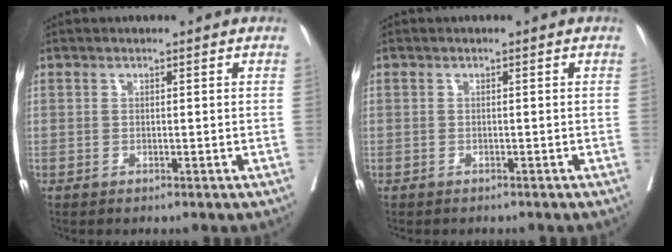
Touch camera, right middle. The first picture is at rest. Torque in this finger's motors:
{"motor_torque": [0.44, -0.89, 0.01, -0.02]}